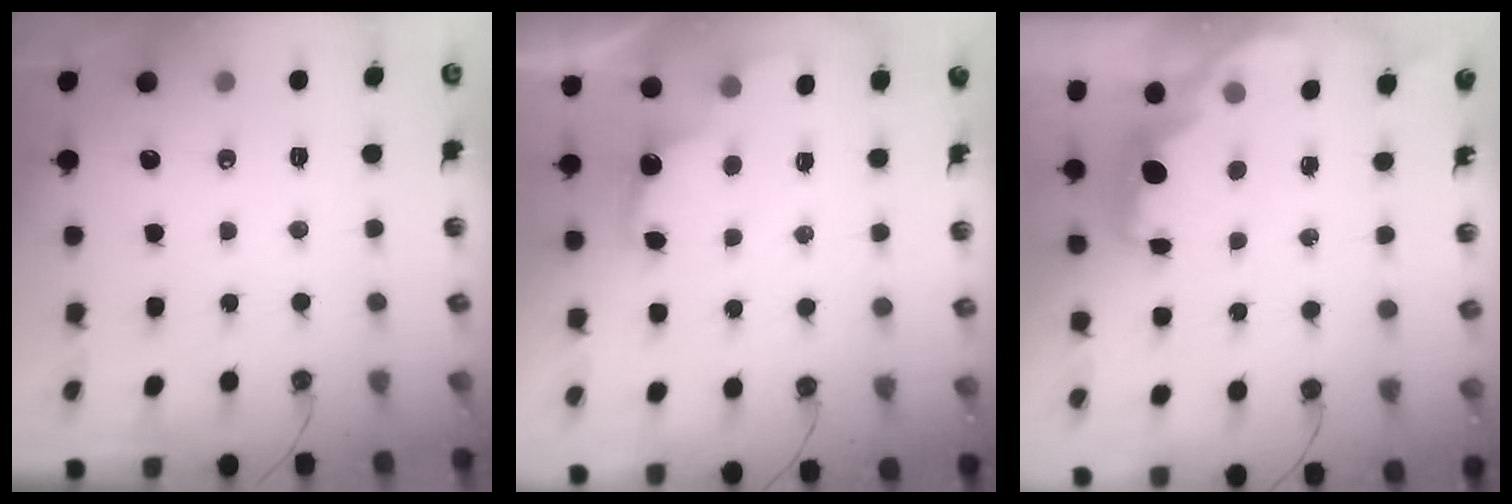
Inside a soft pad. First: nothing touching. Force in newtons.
{"total": 2.0, "press": 1.7, "slide": 0.9}
{"total": 1.9, "press": 1.8, "slide": 0.5}